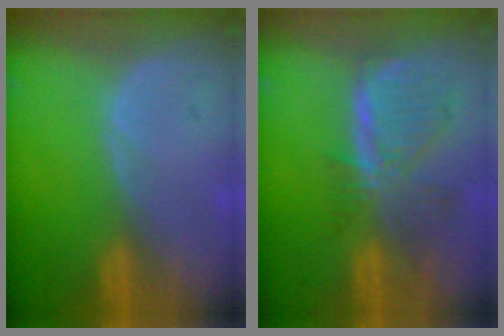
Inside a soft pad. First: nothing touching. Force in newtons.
{"total": 7.7, "press": 6.9, "slide": 3.3}